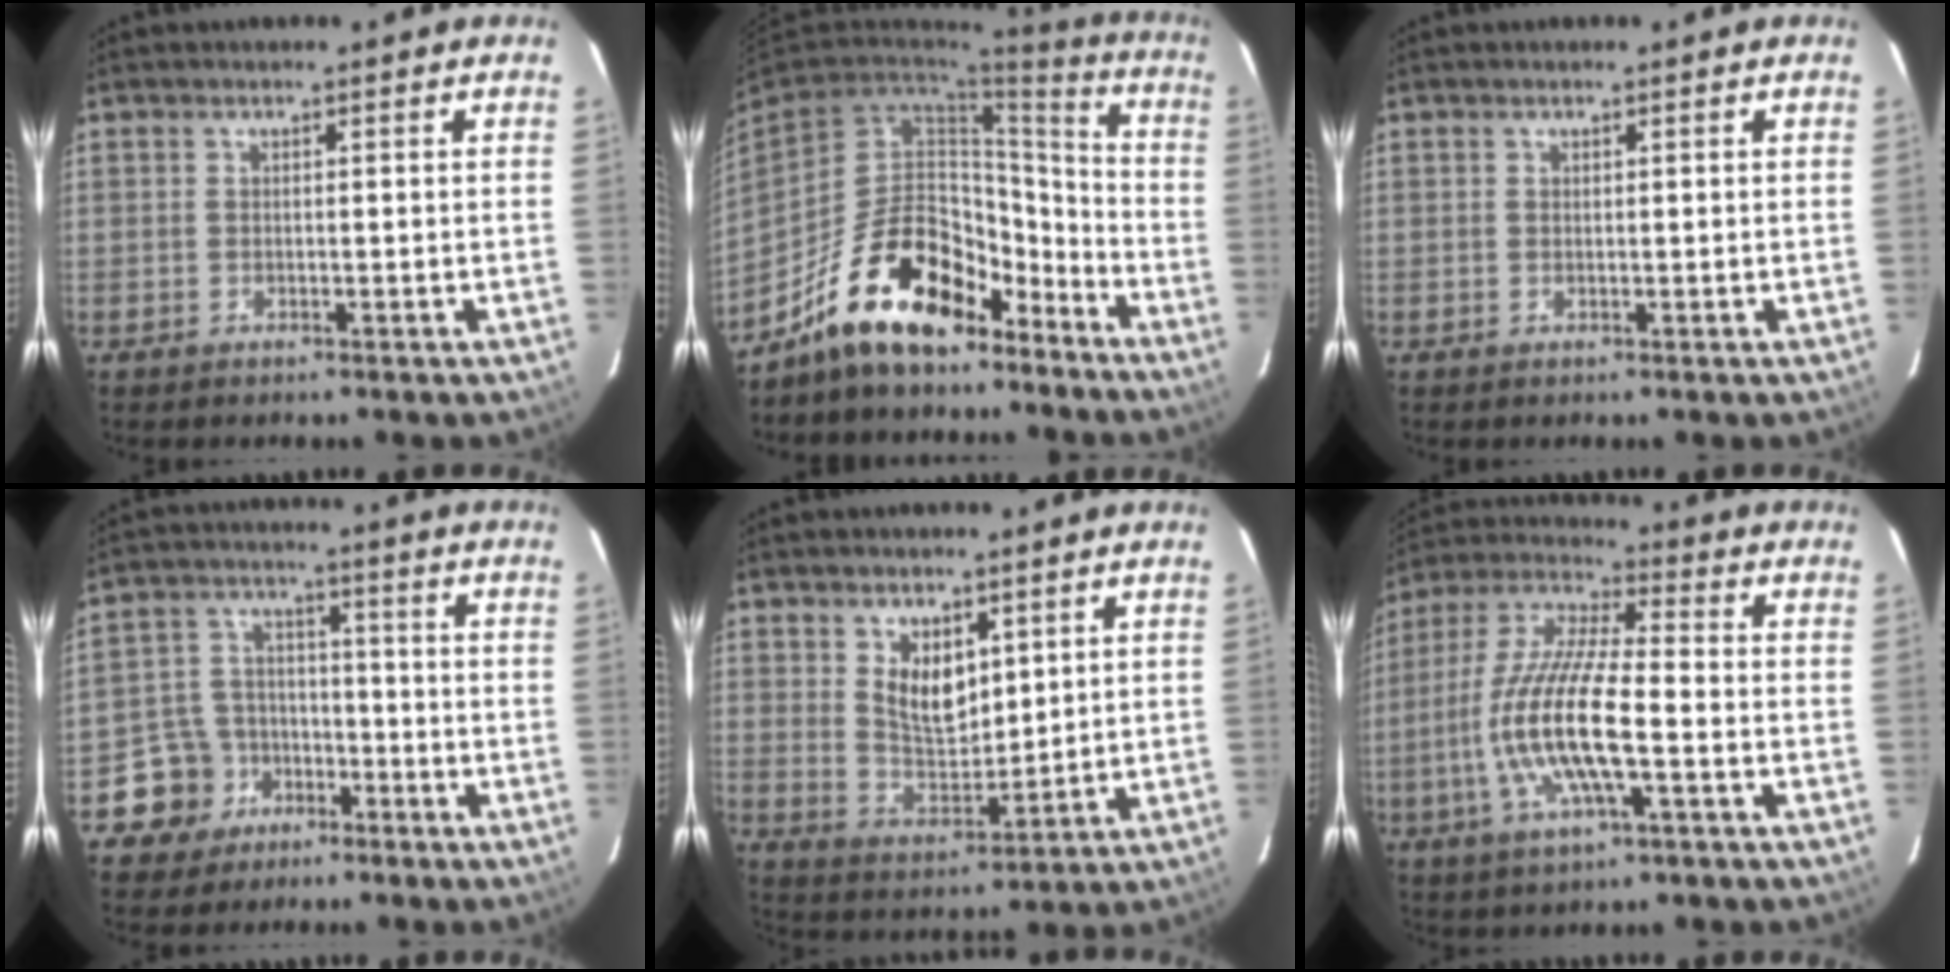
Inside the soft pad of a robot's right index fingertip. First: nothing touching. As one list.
[{"total": 18.6, "force": [-13.3, 8.6, 9.8], "torque": [-0.189, 0.036, -0.207]}, {"total": 0.0}, {"total": 8.3, "force": [-4.7, 6.8, 0.8], "torque": [-0.045, 0.029, -0.072]}, {"total": 7.7, "force": [3.5, 4.4, 5.3], "torque": [-0.088, -0.004, 0.075]}, {"total": 15.9, "force": [-3.9, 3.4, 15.1], "torque": [-0.307, -0.007, -0.078]}]